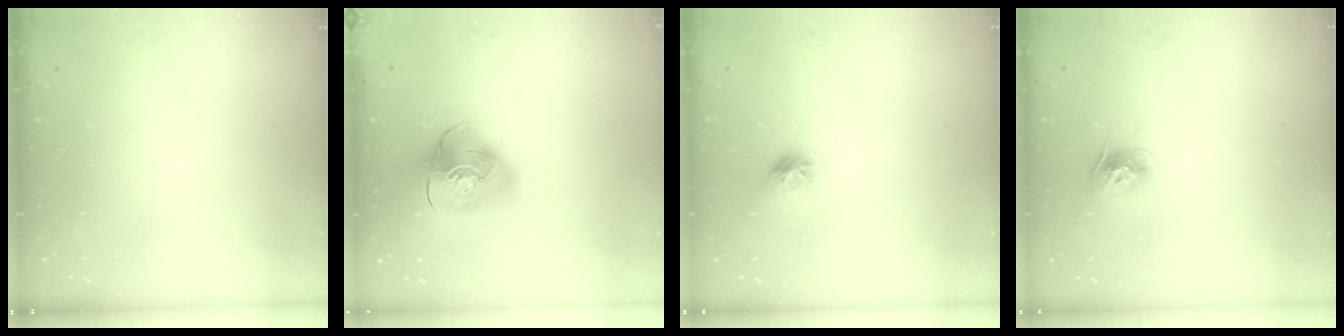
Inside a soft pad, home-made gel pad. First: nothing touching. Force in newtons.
{"total": 14.6, "press": 14.4, "slide": 2.1}
{"total": 7.7, "press": 7.7, "slide": 0.2}
{"total": 9.6, "press": 9.6, "slide": 0.7}